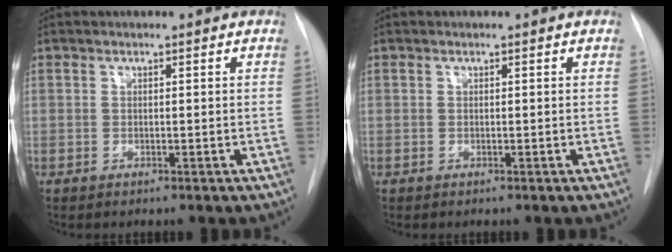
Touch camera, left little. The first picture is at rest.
{"total": 0.0}